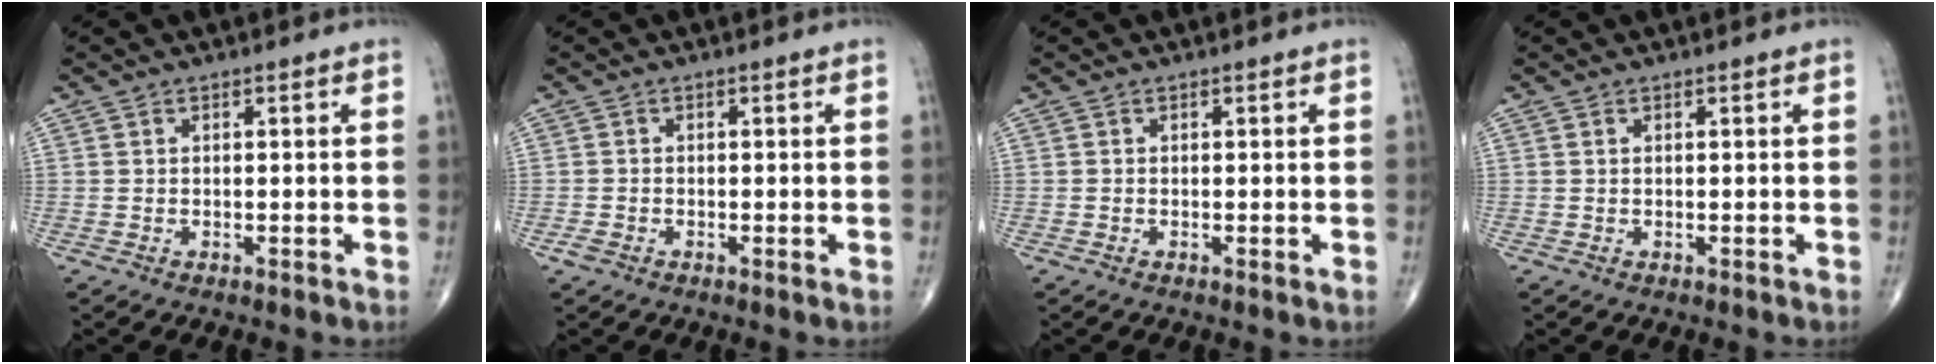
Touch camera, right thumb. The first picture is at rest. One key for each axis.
{"total": 1.4, "fx": -0.7, "fy": 0.8, "fz": 0.9, "tx": -0.018, "ty": -0.001, "tz": -0.014}
{"total": 0.0}
{"total": 0.0}